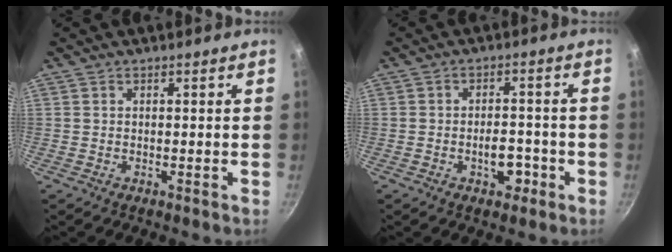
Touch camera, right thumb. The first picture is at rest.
{"total": 5.0, "force": [-2.0, 2.9, 3.6], "torque": [-0.026, 0.015, -0.030]}